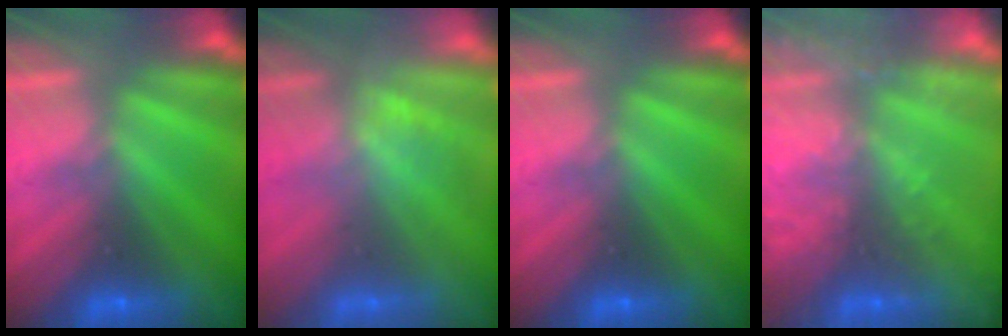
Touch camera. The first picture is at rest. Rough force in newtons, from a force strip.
{"total": 1.6}
{"total": 0.0}
{"total": 11.8}